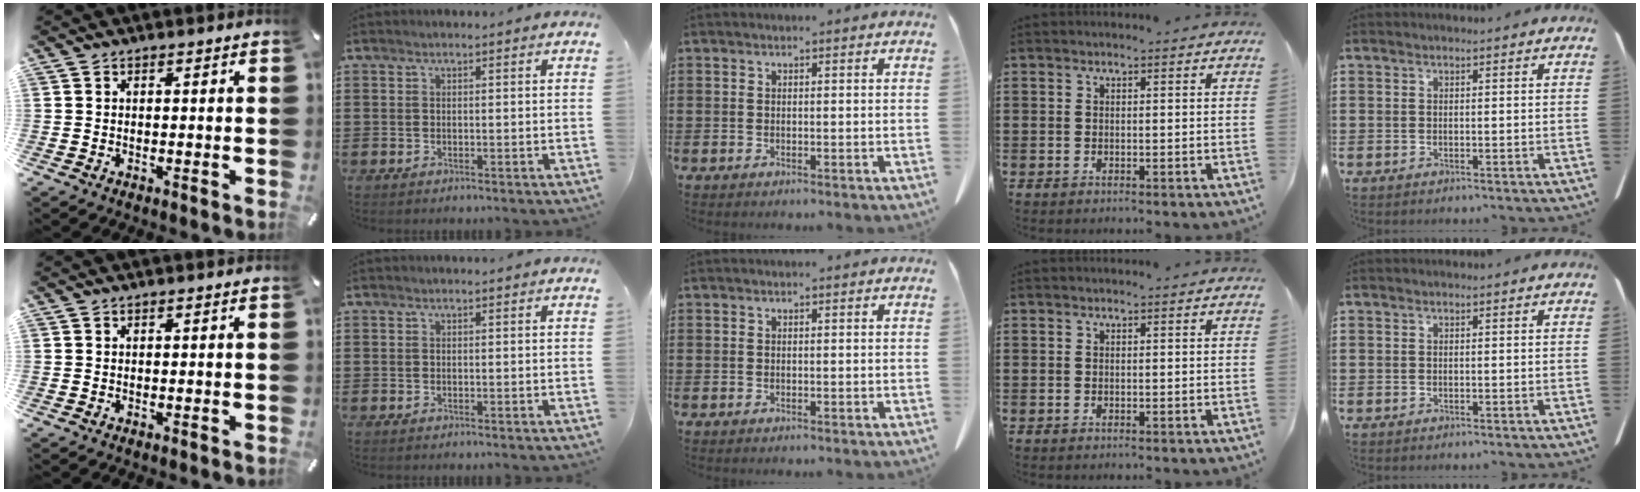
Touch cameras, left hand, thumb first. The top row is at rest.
{}